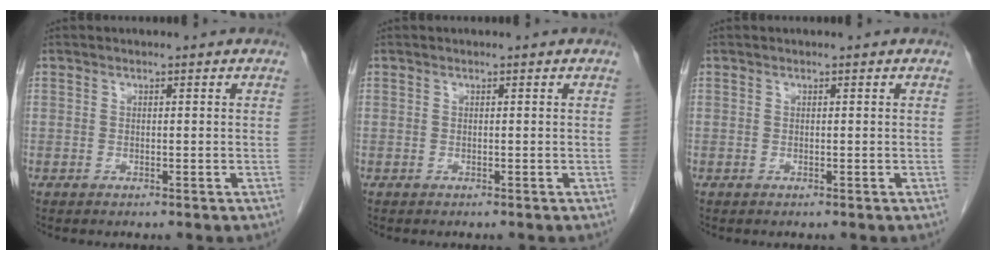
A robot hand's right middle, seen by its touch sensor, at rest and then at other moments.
{"total": 0.0}
{"total": 0.0}